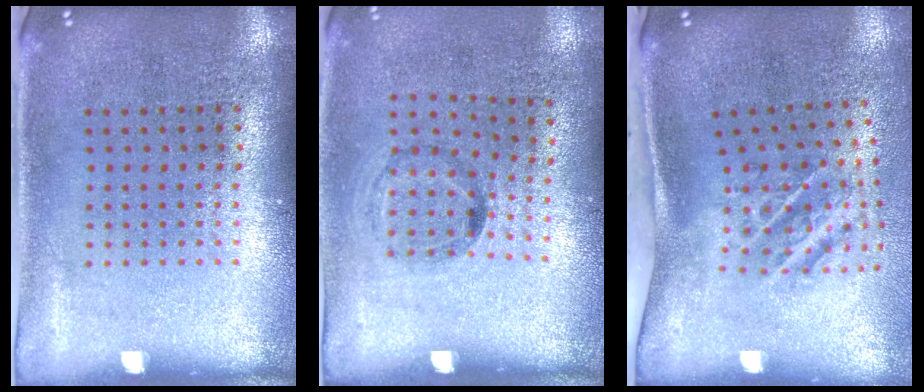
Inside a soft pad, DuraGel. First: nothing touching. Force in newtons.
{"total": 1.2, "press": 0.7, "slide": 1.0}
{"total": 2.2, "press": 1.3, "slide": 1.8}